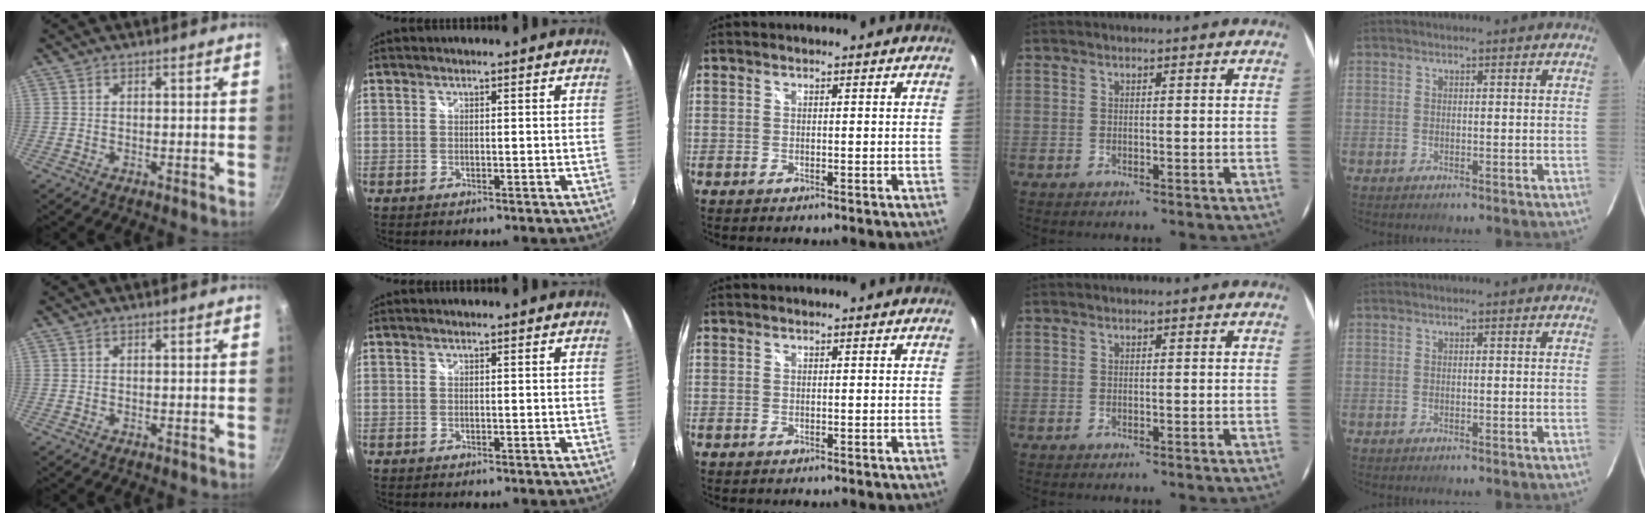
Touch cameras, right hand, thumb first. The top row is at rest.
{}